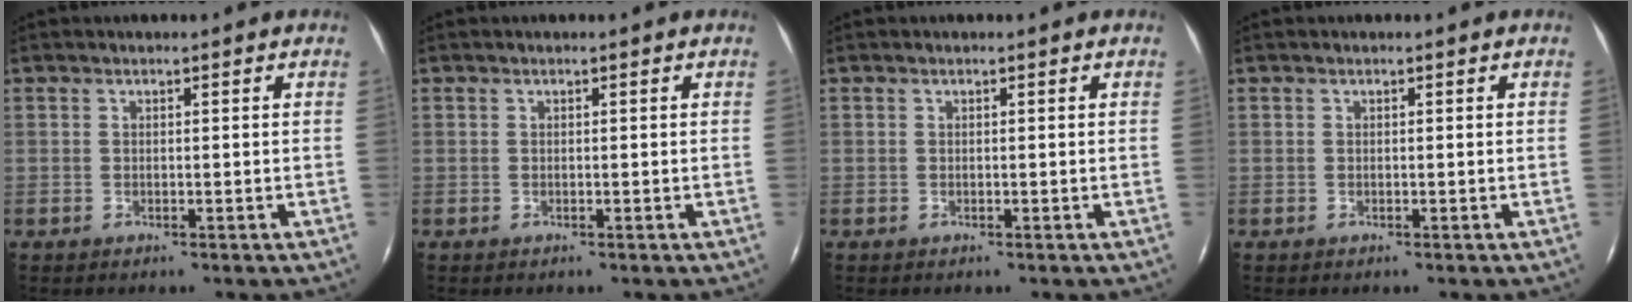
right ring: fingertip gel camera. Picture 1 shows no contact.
{"total": 0.0}
{"total": 0.0}
{"total": 0.0}